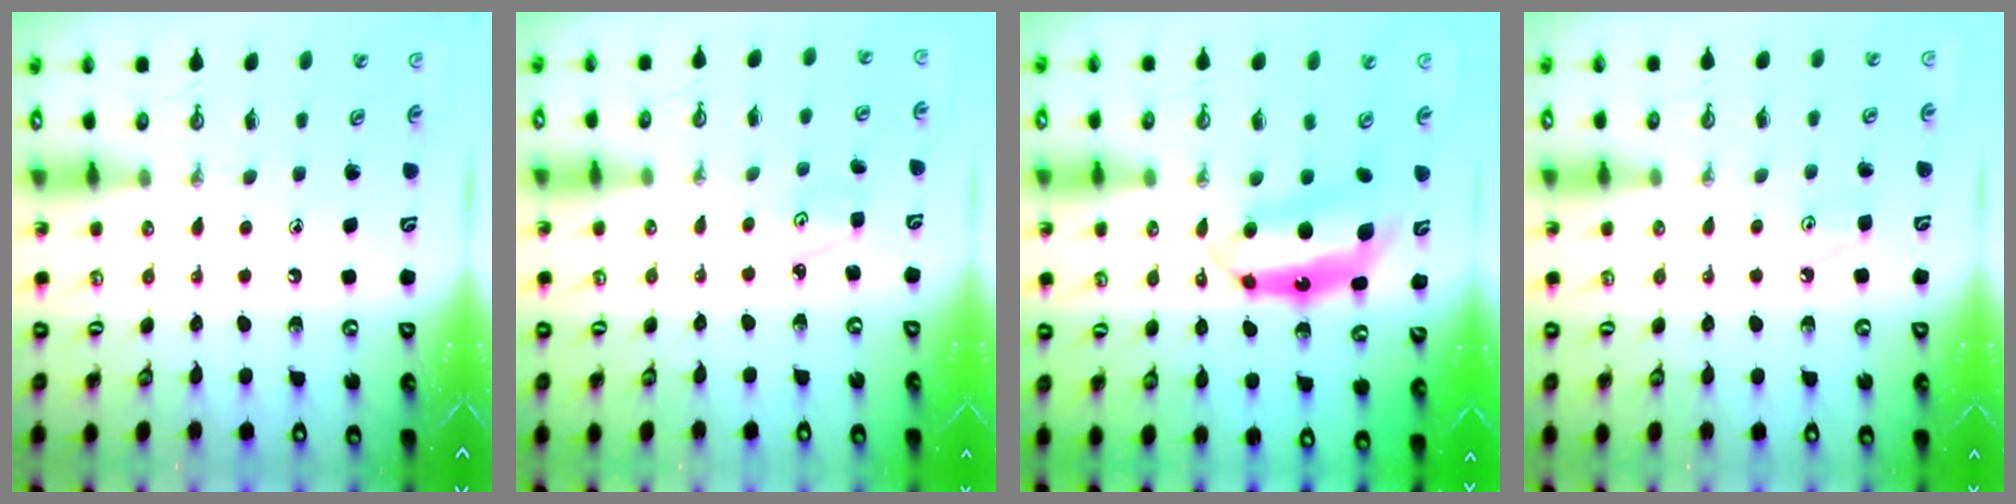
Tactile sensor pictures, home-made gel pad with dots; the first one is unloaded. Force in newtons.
{"total": 2.7, "press": 2.6, "slide": 0.4}
{"total": 8.0, "press": 7.9, "slide": 0.8}
{"total": 3.9, "press": 3.9, "slide": 0.5}